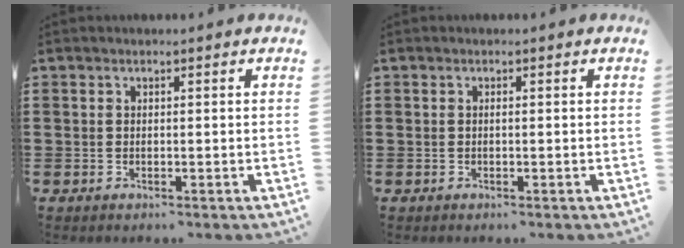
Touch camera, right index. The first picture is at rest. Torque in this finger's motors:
{"motor_torque": [2.14, 0.00, 0.00, -0.01]}